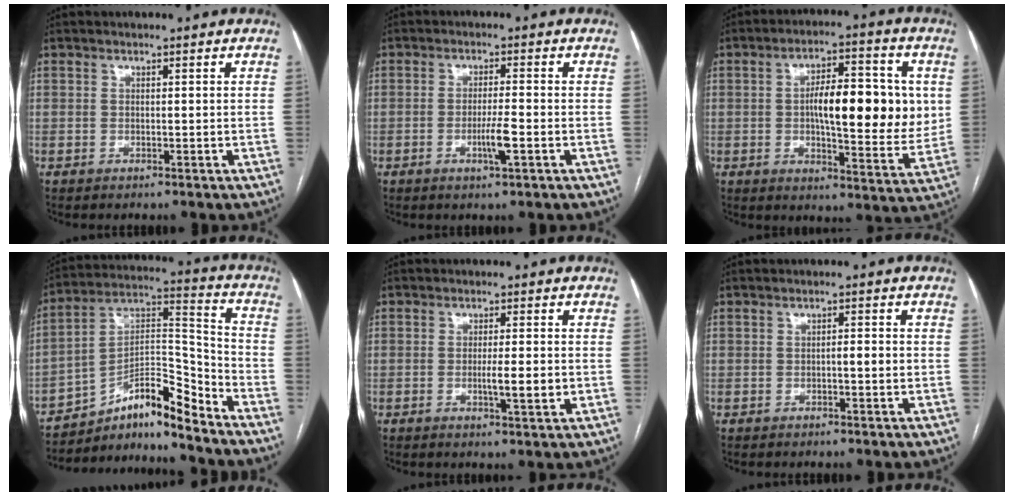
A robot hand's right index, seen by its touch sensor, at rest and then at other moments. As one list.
[{"total": 4.0, "force": [-1.4, 0.1, 3.7], "torque": [-0.069, -0.006, -0.025]}, {"total": 15.5, "force": [1.5, 4.8, 14.7], "torque": [-0.215, 0.014, 0.024]}, {"total": 13.2, "force": [-10.9, 1.7, 7.2], "torque": [-0.124, 0.039, -0.184]}, {"total": 4.6, "force": [-0.8, 0.3, 4.5], "torque": [-0.075, -0.006, -0.011]}, {"total": 1.9, "force": [-0.3, 0.3, 1.8], "torque": [-0.028, 0.003, -0.007]}]